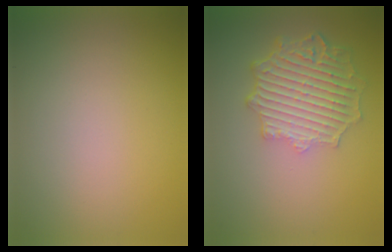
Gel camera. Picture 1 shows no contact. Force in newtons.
{"total": 6.2, "press": 4.8, "slide": 3.9}